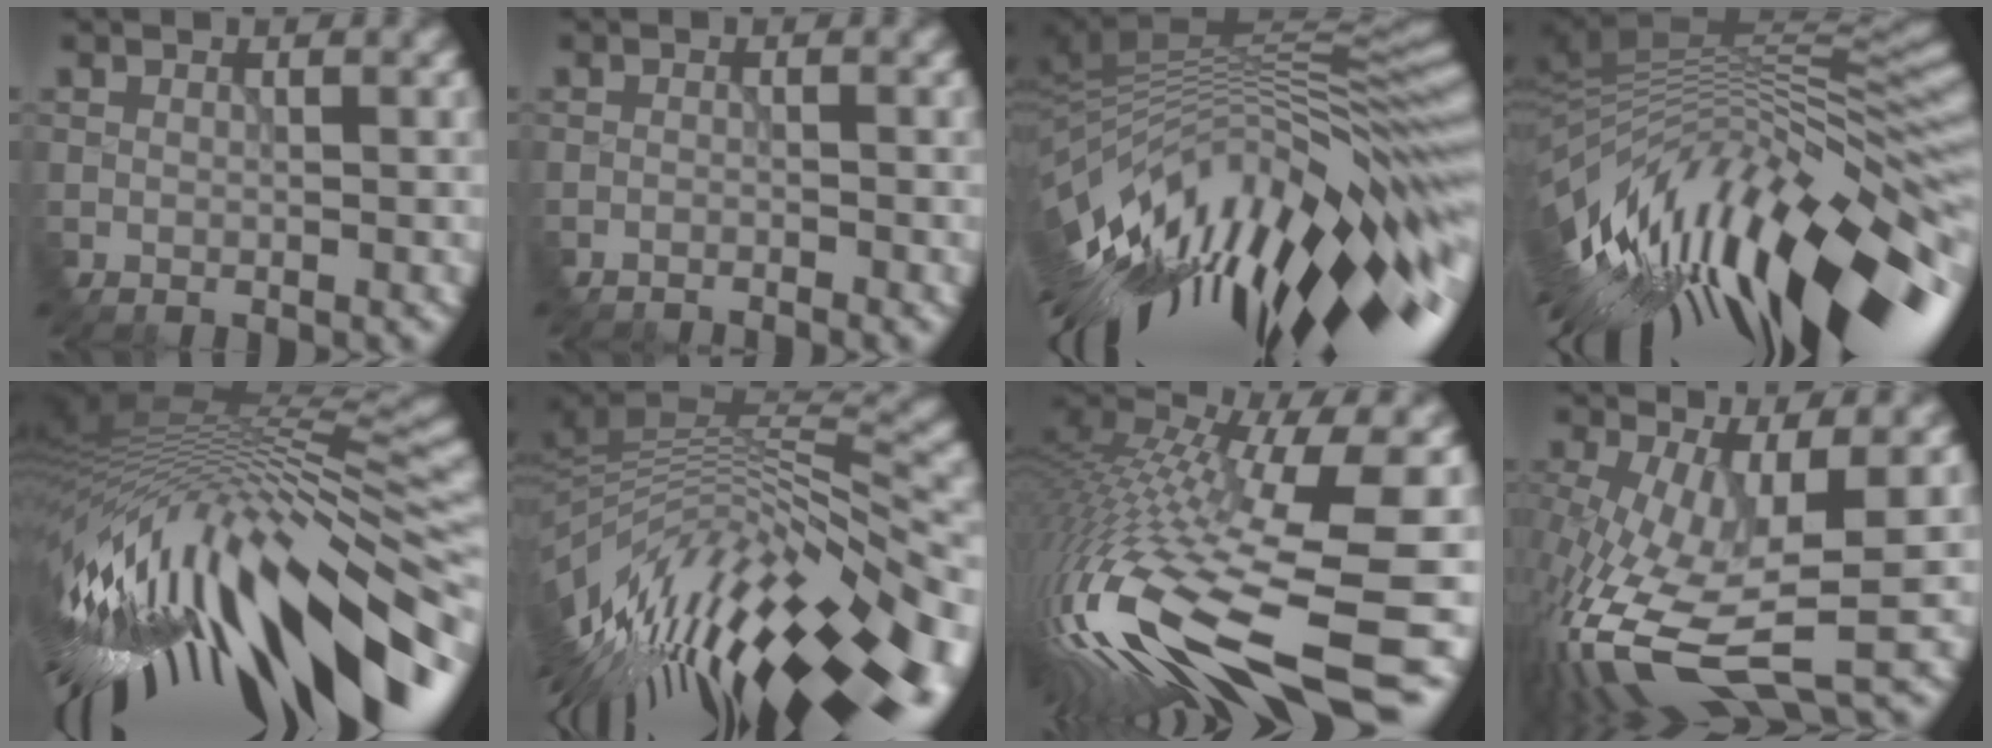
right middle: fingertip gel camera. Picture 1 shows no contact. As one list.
[{"total": 2.4, "force": [-2.4, 0.0, 0.4], "torque": [-0.015, 0.003, -0.041]}, {"total": 14.9, "force": [-4.2, 5.4, 13.2], "torque": [-0.223, 0.010, -0.070]}, {"total": 14.9, "force": [-4.2, 5.1, 13.3], "torque": [-0.216, 0.008, -0.070]}, {"total": 16.4, "force": [-5.2, 5.7, 14.5], "torque": [-0.256, -0.003, -0.078]}, {"total": 14.2, "force": [-4.0, 5.2, 12.5], "torque": [-0.219, 0.013, -0.057]}, {"total": 16.2, "force": [-4.4, 4.1, 15.0], "torque": [-0.330, -0.014, -0.065]}, {"total": 10.0, "force": [-3.3, 3.9, 8.6], "torque": [-0.210, -0.022, -0.054]}]